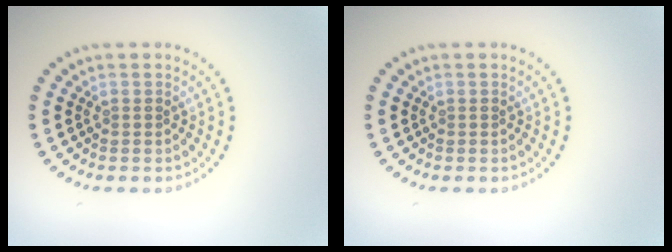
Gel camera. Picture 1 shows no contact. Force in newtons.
{"total": 0.0}